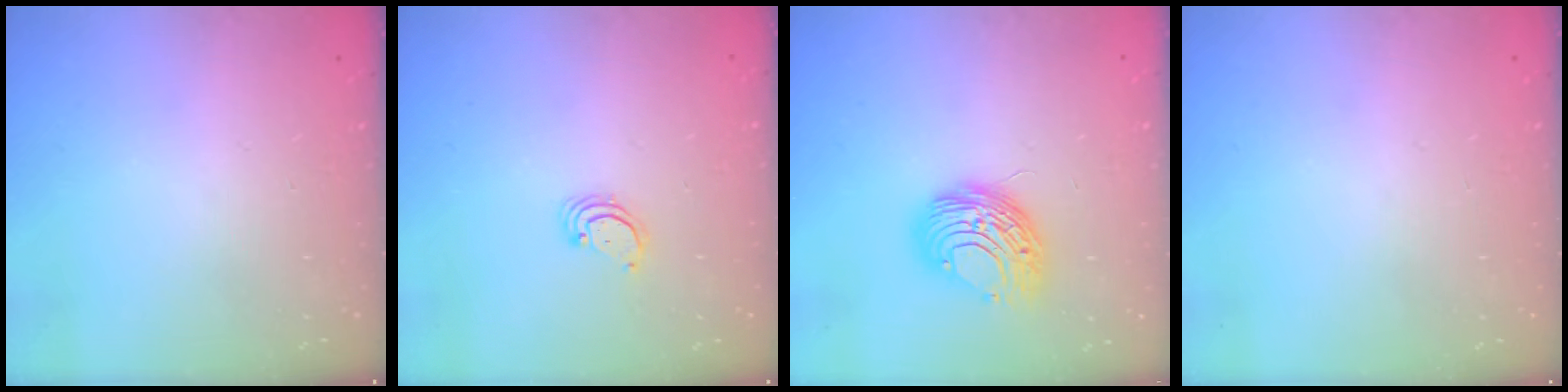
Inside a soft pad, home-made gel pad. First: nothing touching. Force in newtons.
{"total": 2.5, "press": 2.5, "slide": 0.2}
{"total": 10.1, "press": 10.1, "slide": 0.8}
{"total": 0.0}